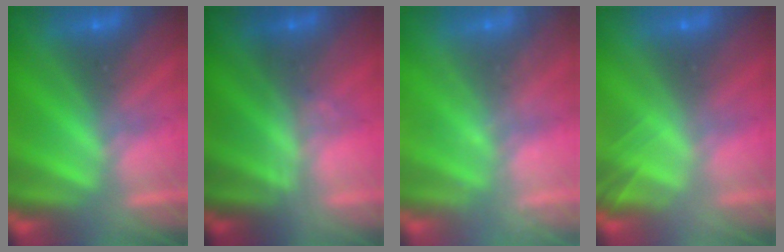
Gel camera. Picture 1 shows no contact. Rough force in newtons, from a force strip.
{"total": 1.8}
{"total": 2.4}
{"total": 2.0}